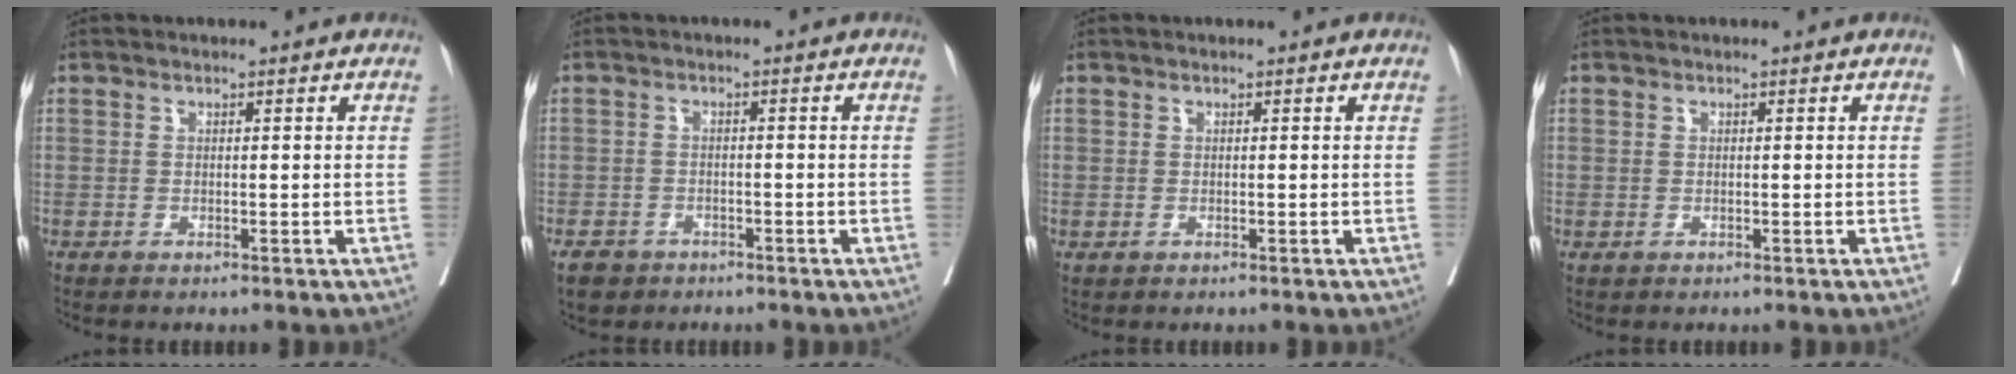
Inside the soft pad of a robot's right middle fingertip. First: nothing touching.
{"total": 3.9, "force": [-2.8, 2.6, 0.8], "torque": [-0.015, 0.002, -0.043]}
{"total": 0.0}
{"total": 0.0}